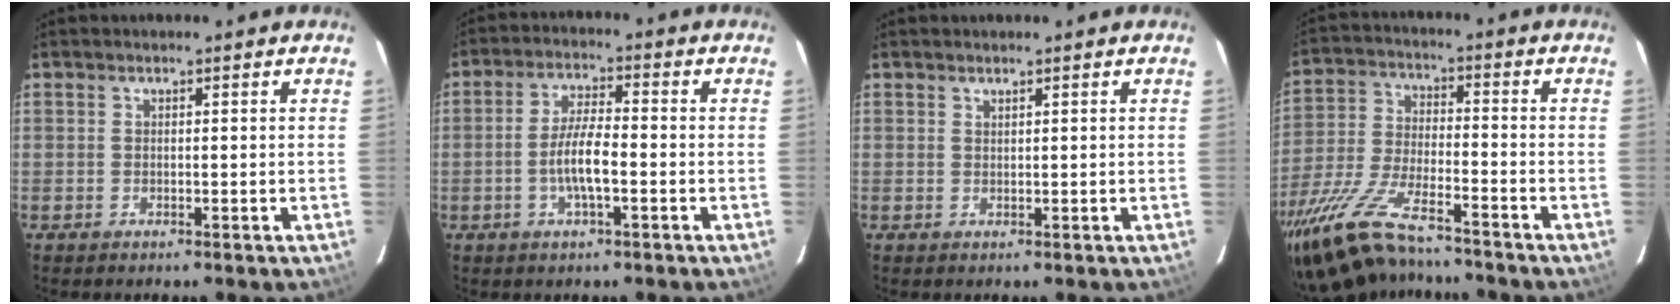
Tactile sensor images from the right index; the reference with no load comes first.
{"total": 6.6, "force": [-1.9, 1.5, 6.1], "torque": [-0.121, 0.005, -0.037]}
{"total": 0.6, "force": [0.5, 0.0, 0.2], "torque": [-0.003, 0.000, 0.010]}
{"total": 19.2, "force": [-15.6, 5.0, 10.0], "torque": [-0.218, -0.039, -0.282]}